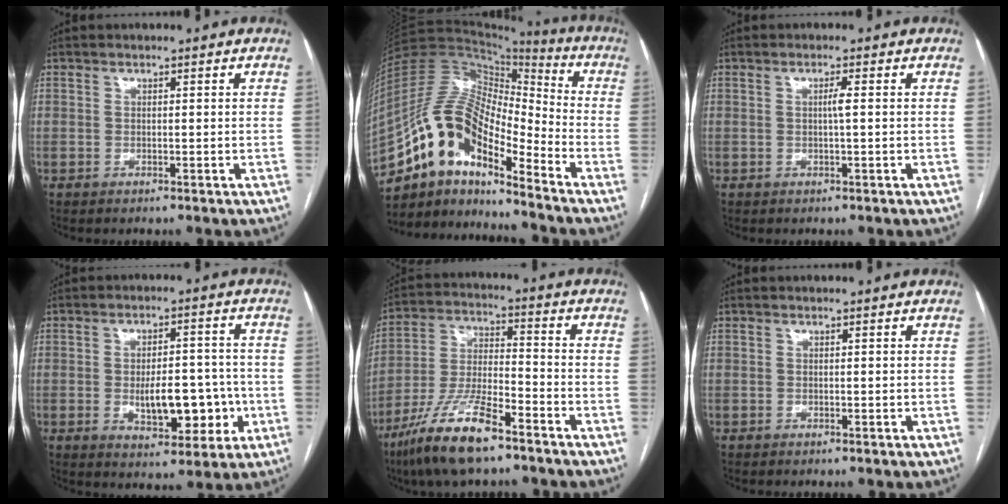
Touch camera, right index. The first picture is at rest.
{"total": 15.6, "force": [-10.8, 4.7, 10.2], "torque": [-0.189, 0.042, -0.192]}
{"total": 1.4, "force": [0.0, -0.2, 1.4], "torque": [-0.025, 0.001, 0.000]}
{"total": 9.9, "force": [-1.9, 4.6, 8.6], "torque": [-0.121, 0.012, -0.017]}
{"total": 13.7, "force": [-9.2, 2.7, 9.8], "torque": [-0.203, -0.018, -0.170]}
{"total": 0.0}